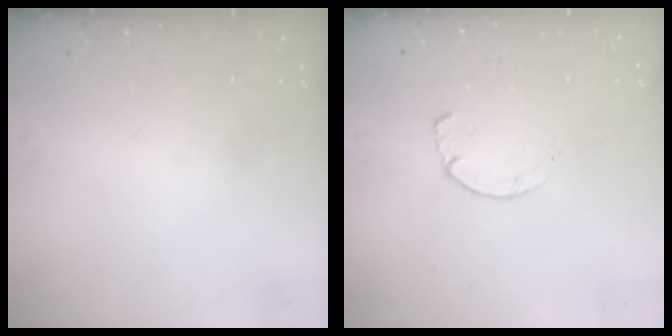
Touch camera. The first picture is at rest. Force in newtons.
{"total": 1.4, "press": 1.4, "slide": 0.3}